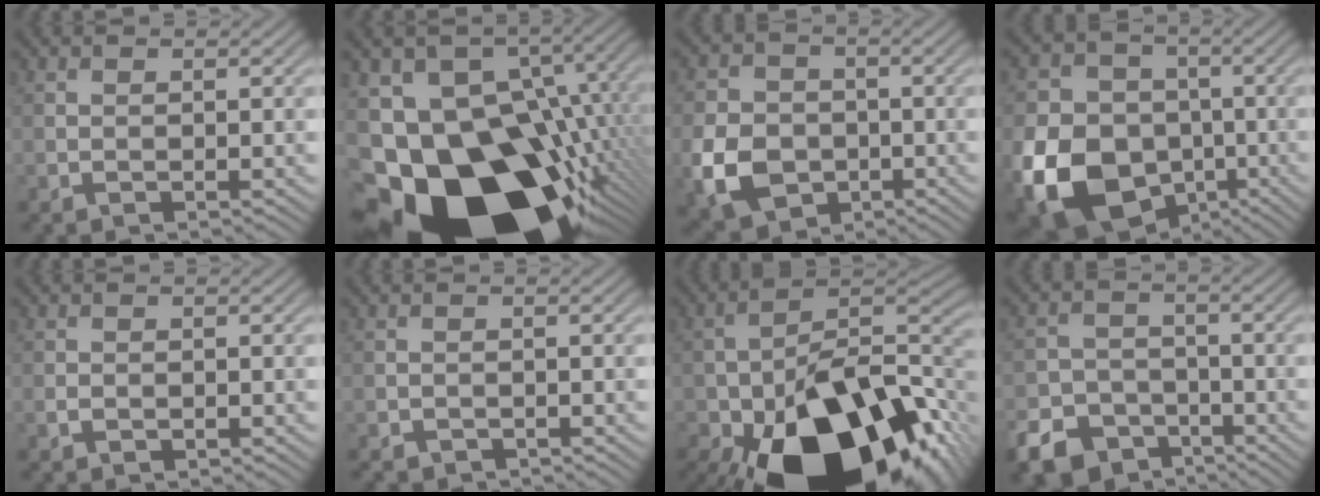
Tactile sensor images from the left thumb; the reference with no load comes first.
{"total": 23.0, "force": [-10.7, 14.7, 14.0], "torque": [-0.233, -0.037, -0.158]}
{"total": 8.4, "force": [-2.8, 6.6, 4.4], "torque": [-0.117, -0.019, -0.062]}
{"total": 19.8, "force": [-6.8, 15.7, 10.0], "torque": [-0.237, -0.043, -0.144]}
{"total": 1.0, "force": [-0.5, 0.7, 0.5], "torque": [-0.010, -0.001, -0.009]}
{"total": 1.1, "force": [-0.9, 0.6, 0.1], "torque": [-0.001, -0.002, -0.017]}
{"total": 23.2, "force": [-13.0, 12.1, 14.9], "torque": [-0.260, -0.061, -0.172]}
{"total": 8.7, "force": [-5.8, 5.8, 2.9], "torque": [-0.062, -0.016, -0.107]}